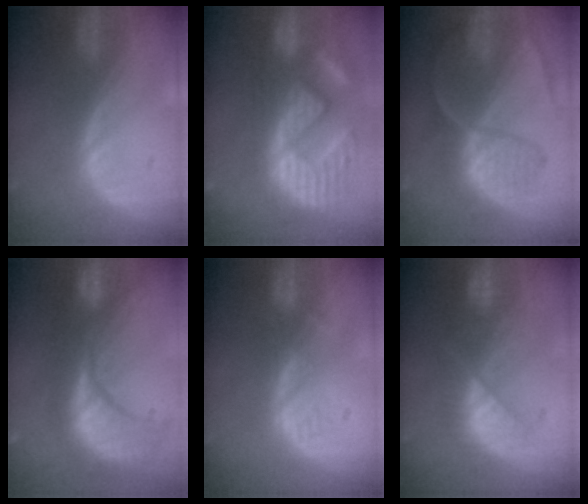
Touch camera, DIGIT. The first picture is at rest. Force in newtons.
{"total": 13.7, "press": 12.2, "slide": 6.2}
{"total": 8.8, "press": 7.6, "slide": 4.6}
{"total": 12.3, "press": 11.1, "slide": 5.3}
{"total": 2.8, "press": 2.2, "slide": 1.7}
{"total": 7.9, "press": 7.2, "slide": 3.1}